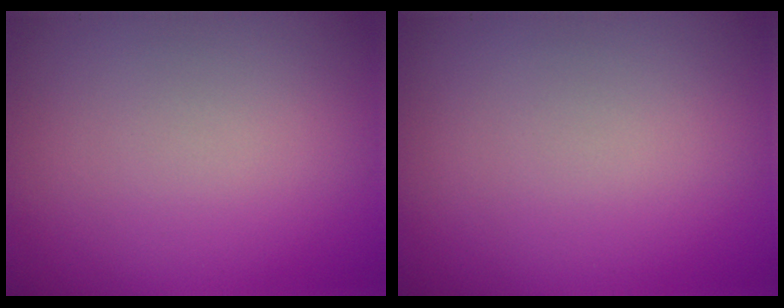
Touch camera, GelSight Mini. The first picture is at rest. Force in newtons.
{"total": 0.0}